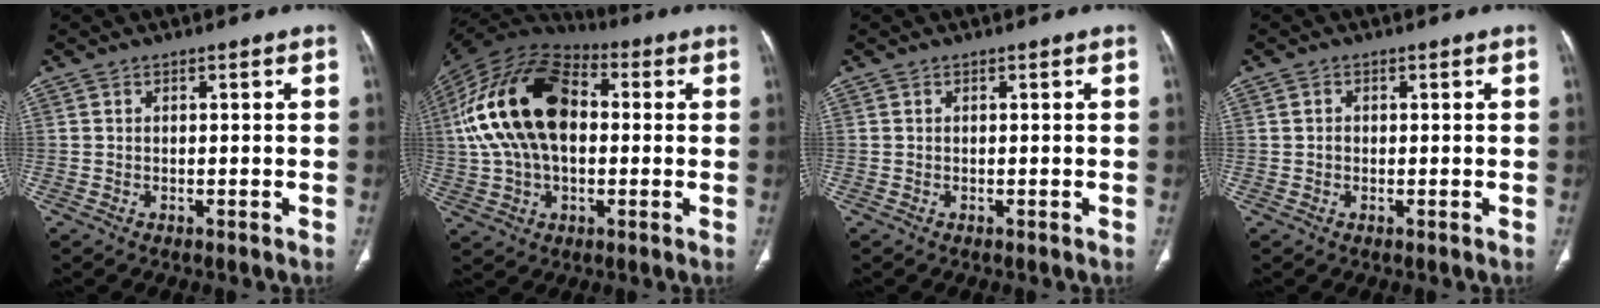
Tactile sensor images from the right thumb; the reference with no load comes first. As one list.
[{"total": 22.0, "force": [2.3, 13.5, 17.2], "torque": [-0.329, 0.023, 0.034]}, {"total": 0.0}, {"total": 1.0, "force": [0.0, 0.9, 0.4], "torque": [-0.005, 0.002, 0.001]}]